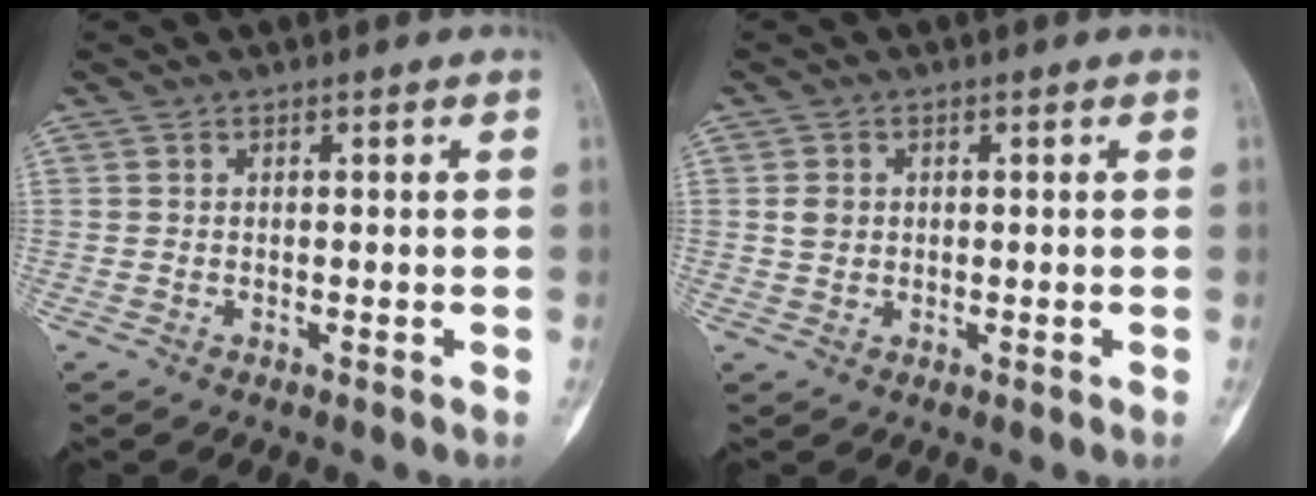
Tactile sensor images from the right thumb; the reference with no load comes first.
{"total": 2.3, "force": [0.3, 2.0, 1.1], "torque": [-0.013, 0.002, 0.008]}